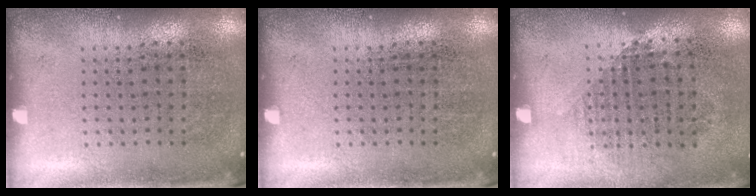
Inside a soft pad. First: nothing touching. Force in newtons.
{"total": 0.0}
{"total": 0.9, "press": 0.8, "slide": 0.4}